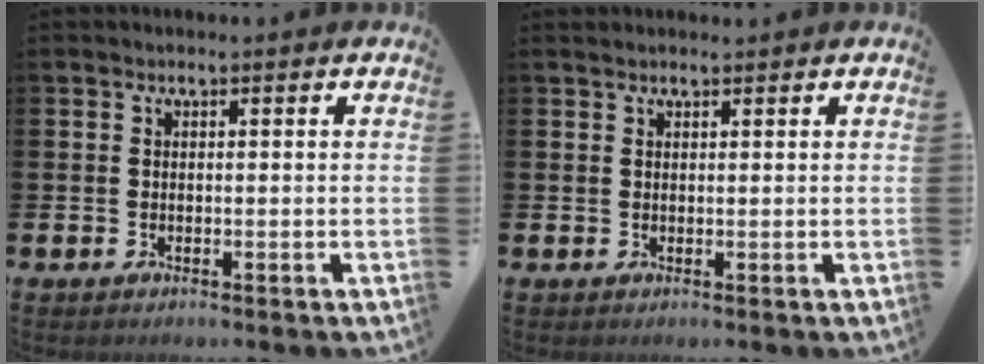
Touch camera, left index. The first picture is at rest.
{"total": 0.8, "force": [0.8, 0.1, 0.1], "torque": [0.000, 0.001, 0.014]}